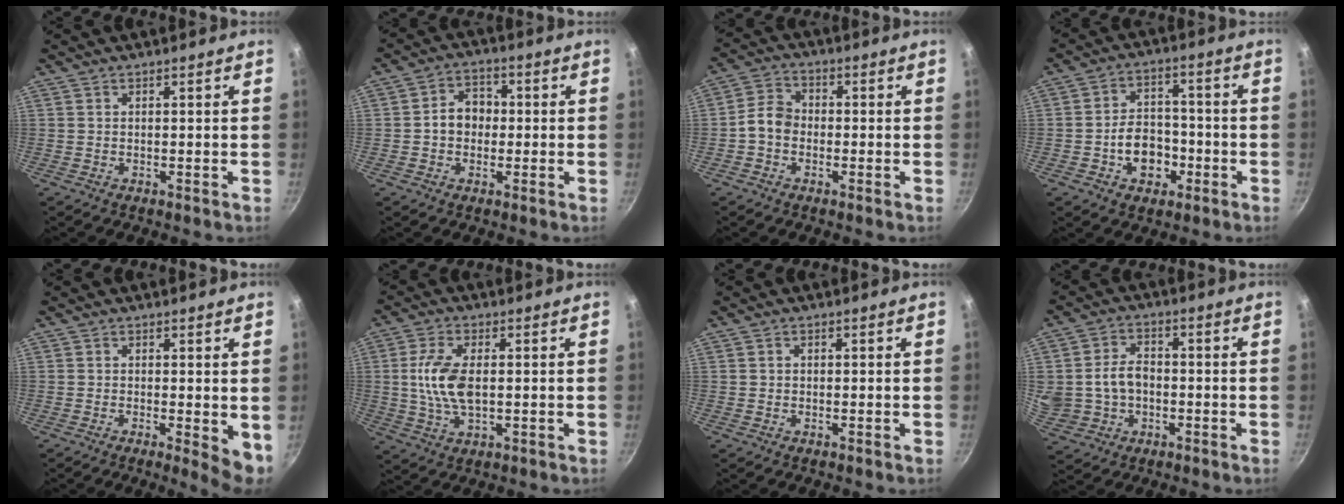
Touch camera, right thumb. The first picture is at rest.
{"total": 6.4, "force": [-0.3, 5.2, 3.7], "torque": [-0.027, 0.019, -0.014]}
{"total": 5.3, "force": [-1.2, 4.2, 3.0], "torque": [-0.034, 0.024, -0.037]}
{"total": 9.3, "force": [-3.1, 6.8, 5.5], "torque": [-0.061, 0.029, -0.051]}
{"total": 5.3, "force": [-0.5, 1.7, 5.0], "torque": [-0.058, -0.008, -0.005]}
{"total": 9.4, "force": [0.5, 4.8, 8.1], "torque": [-0.163, 0.001, 0.006]}
{"total": 0.8, "force": [0.0, 0.8, 0.4], "torque": [-0.005, 0.004, -0.001]}
{"total": 11.8, "force": [-0.6, 9.5, 6.9], "torque": [-0.125, 0.021, -0.002]}